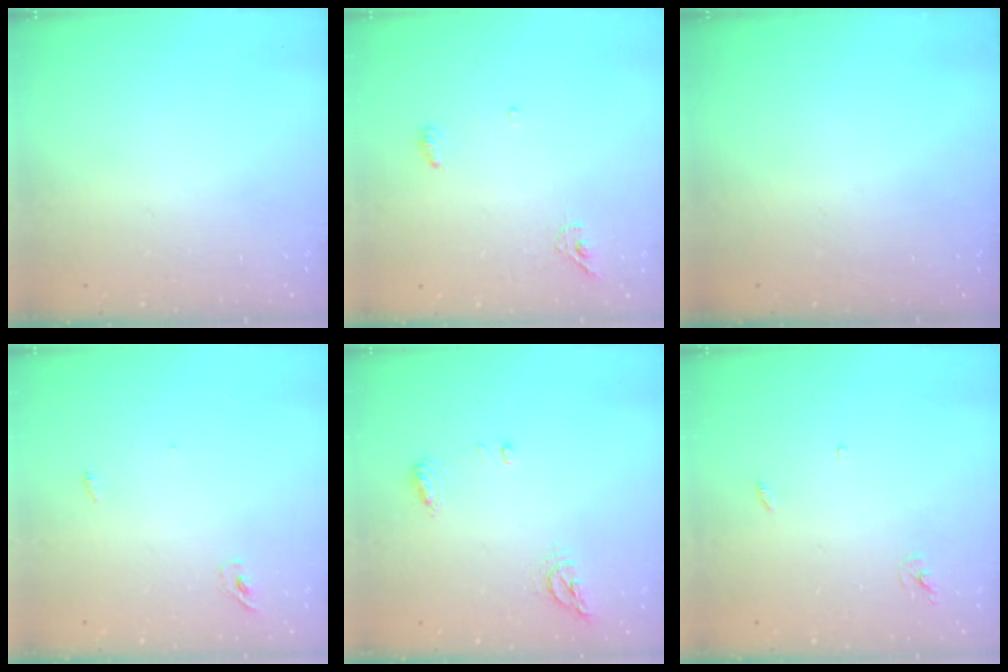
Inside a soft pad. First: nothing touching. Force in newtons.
{"total": 5.1, "press": 5.0, "slide": 1.1}
{"total": 0.0}
{"total": 6.0, "press": 2.8, "slide": 5.3}
{"total": 8.4, "press": 6.9, "slide": 4.9}
{"total": 2.4, "press": 2.4, "slide": 0.2}